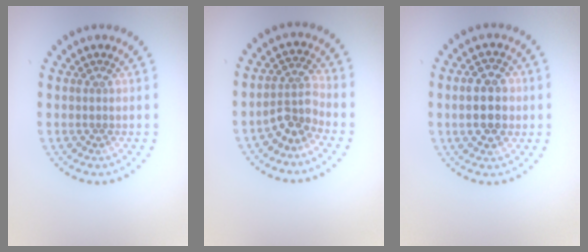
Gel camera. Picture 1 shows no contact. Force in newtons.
{"total": 2.7, "press": 2.0, "slide": 1.9}
{"total": 4.7, "press": 4.7, "slide": 0.2}